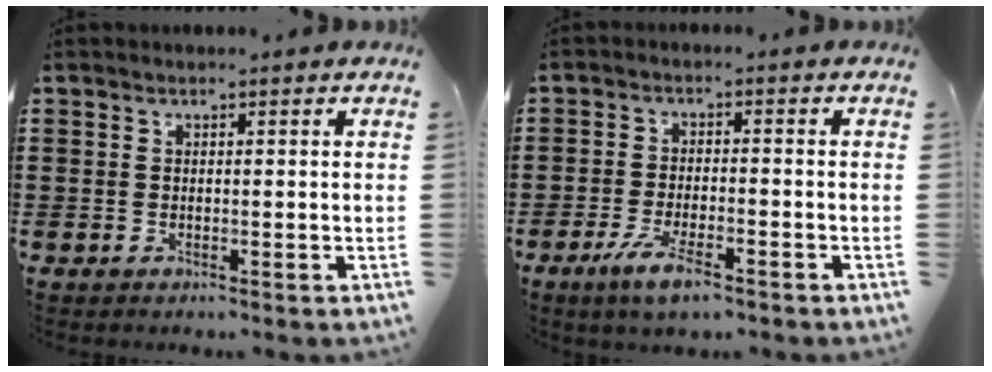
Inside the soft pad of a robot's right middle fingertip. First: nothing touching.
{"total": 5.4, "force": [-3.4, 1.3, 4.0], "torque": [-0.091, -0.008, -0.064]}